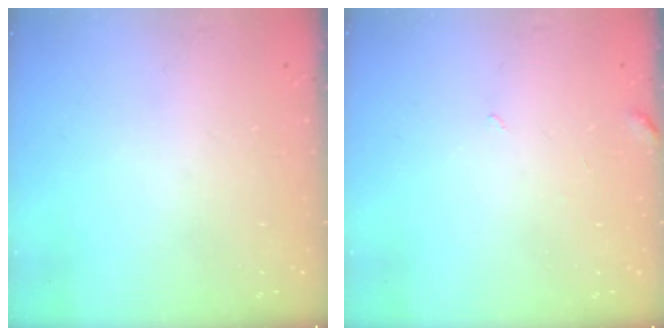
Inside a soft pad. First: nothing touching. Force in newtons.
{"total": 3.6, "press": 3.6, "slide": 0.3}